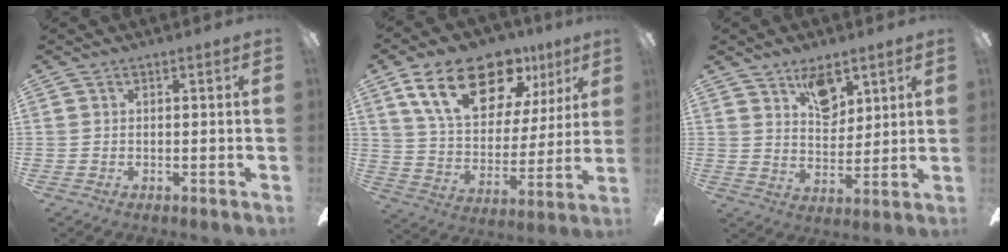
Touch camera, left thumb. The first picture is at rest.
{"total": 22.7, "force": [13.5, 11.8, 13.9], "torque": [-0.232, -0.058, 0.237]}
{"total": 9.2, "force": [6.0, 5.3, 4.6], "torque": [-0.051, -0.023, 0.103]}